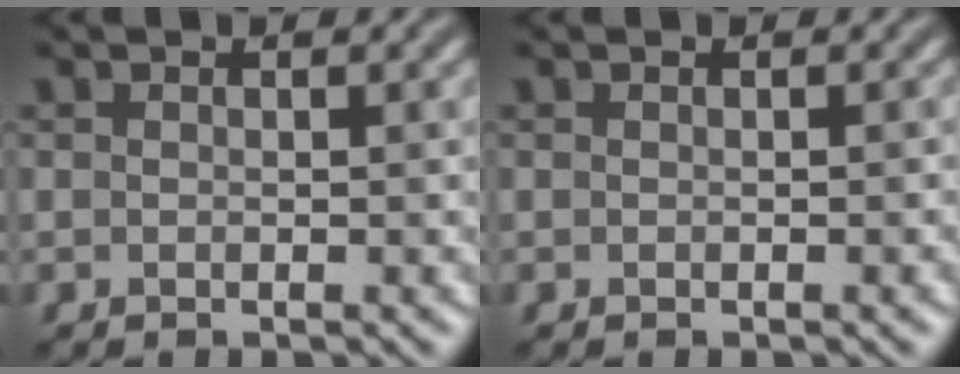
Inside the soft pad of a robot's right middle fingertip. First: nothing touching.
{"total": 0.6, "force": [-0.2, 0.1, 0.6], "torque": [-0.006, 0.001, -0.001]}